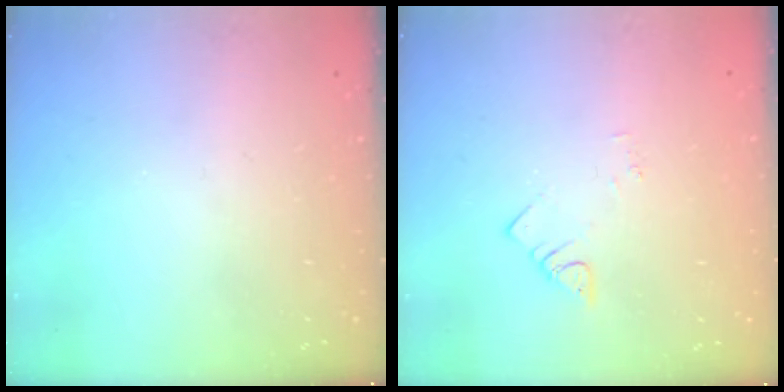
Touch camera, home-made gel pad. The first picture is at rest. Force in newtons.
{"total": 2.1, "press": 2.0, "slide": 0.4}